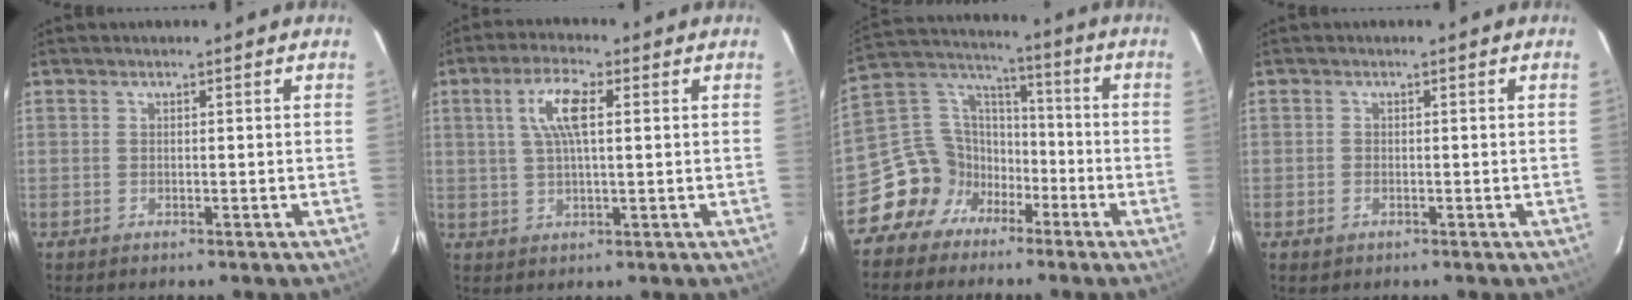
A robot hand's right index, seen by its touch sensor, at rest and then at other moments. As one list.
[{"total": 6.9, "force": [1.9, 2.0, 6.4], "torque": [-0.125, 0.011, 0.037]}, {"total": 11.7, "force": [-6.6, 9.4, 2.4], "torque": [-0.058, 0.051, -0.120]}, {"total": 1.3, "force": [-0.6, 1.0, 0.5], "torque": [-0.009, -0.002, -0.011]}]